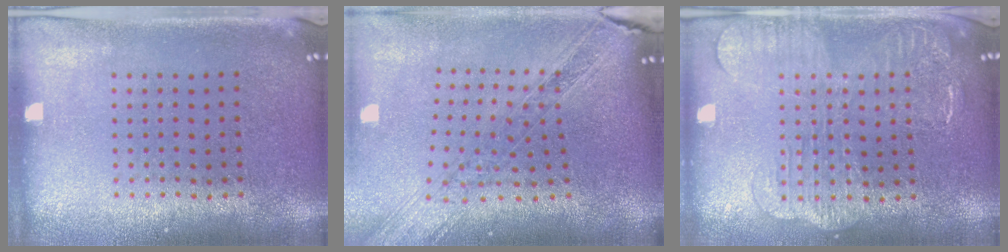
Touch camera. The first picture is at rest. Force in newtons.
{"total": 1.7, "press": 1.5, "slide": 0.8}
{"total": 2.0, "press": 2.0, "slide": 0.4}